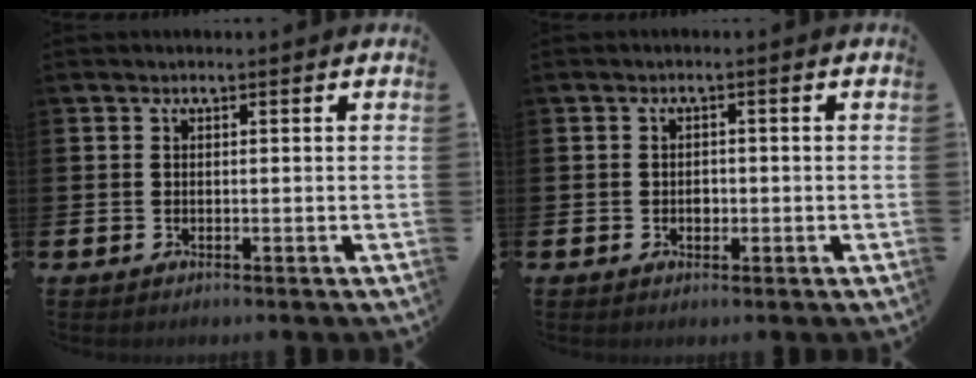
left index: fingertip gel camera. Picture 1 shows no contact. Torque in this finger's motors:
{"motor_torque": [0.19, -0.07, 0.00, 0.00]}